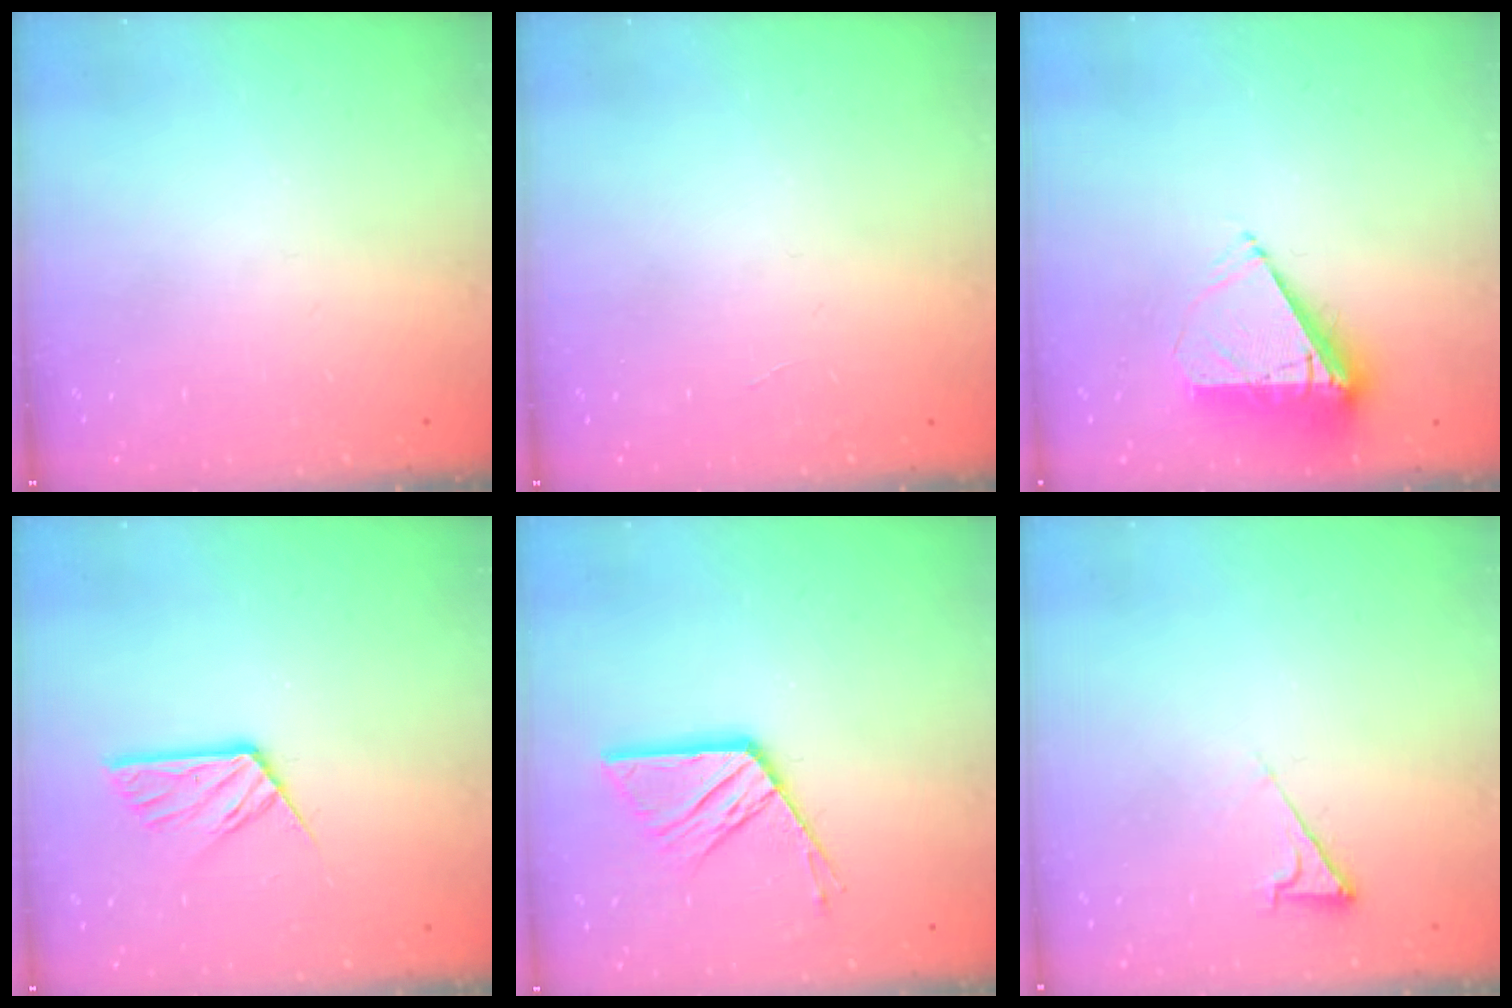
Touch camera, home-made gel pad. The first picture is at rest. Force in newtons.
{"total": 0.0}
{"total": 8.6, "press": 8.6, "slide": 0.3}
{"total": 9.9, "press": 9.9, "slide": 0.7}
{"total": 11.4, "press": 11.4, "slide": 0.8}
{"total": 4.4, "press": 4.3, "slide": 0.7}